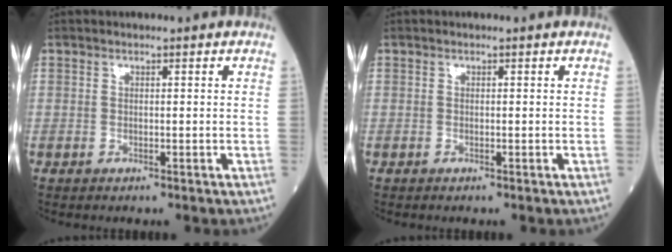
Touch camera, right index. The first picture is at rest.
{"total": 0.0}